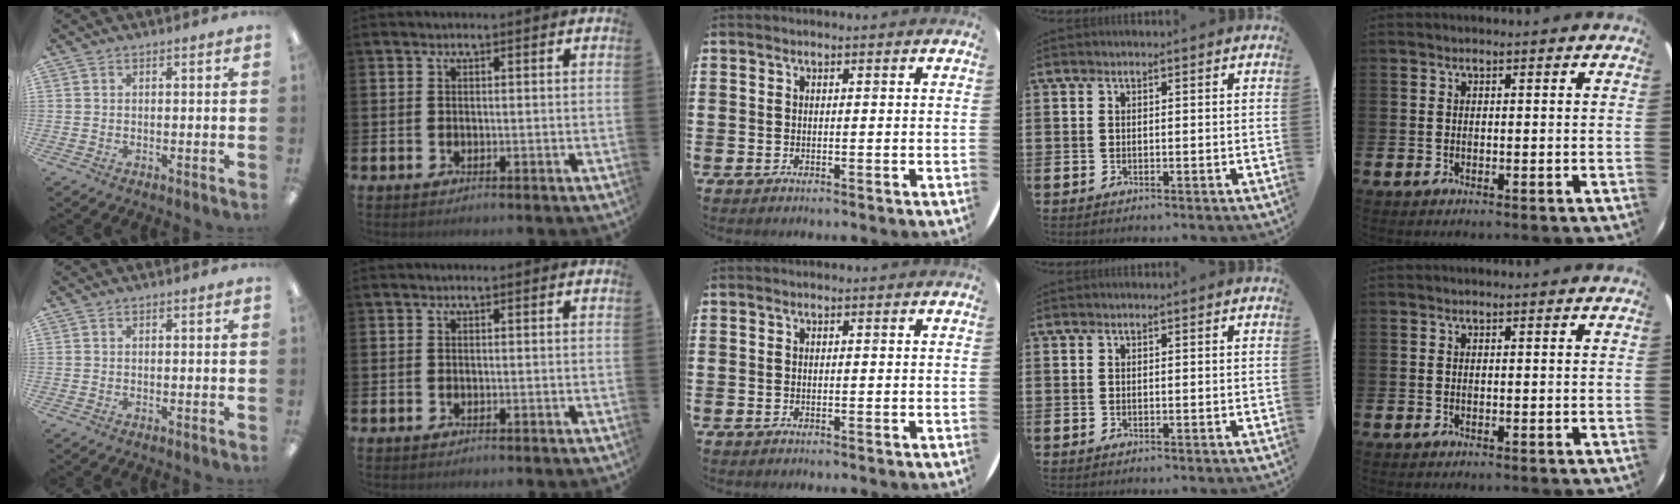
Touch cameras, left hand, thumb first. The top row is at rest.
{}